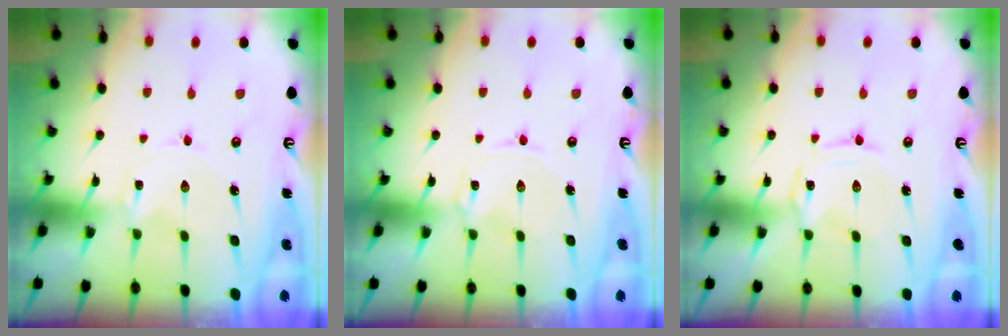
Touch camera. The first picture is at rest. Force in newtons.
{"total": 0.0}
{"total": 1.0, "press": 1.0, "slide": 0.2}